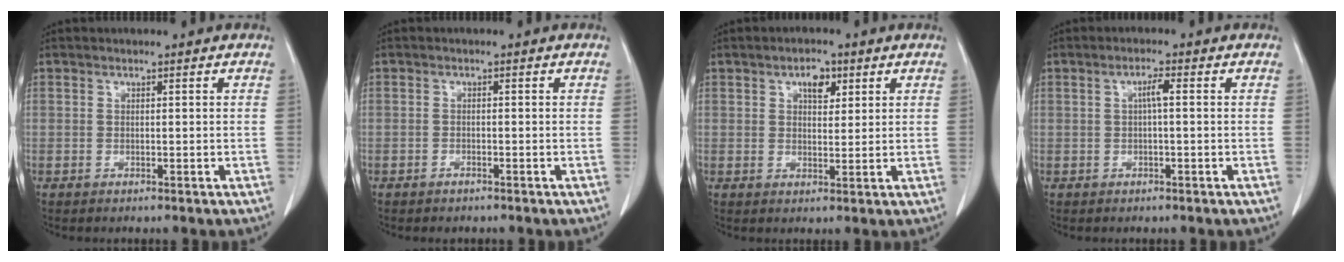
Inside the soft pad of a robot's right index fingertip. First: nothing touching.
{"total": 0.9, "force": [-0.8, 0.4, 0.2], "torque": [-0.007, 0.000, -0.011]}
{"total": 3.6, "force": [1.8, 1.9, 2.5], "torque": [-0.038, 0.004, 0.029]}
{"total": 2.0, "force": [0.2, 0.2, 1.9], "torque": [-0.036, 0.004, 0.004]}